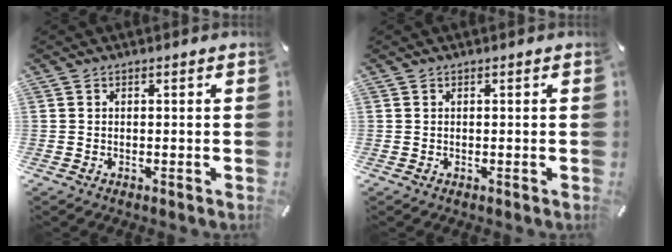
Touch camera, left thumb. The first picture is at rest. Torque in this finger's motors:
{"motor_torque": [0.00, 0.00, 0.02, -0.02, 0.00]}